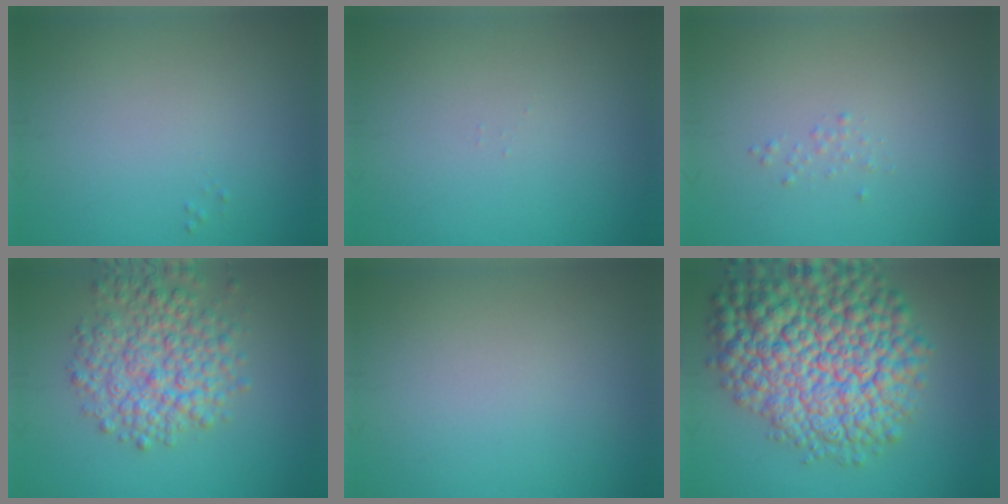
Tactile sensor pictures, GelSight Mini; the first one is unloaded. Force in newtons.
{"total": 0.0}
{"total": 0.5, "press": 0.5, "slide": 0.0}
{"total": 6.3, "press": 6.3, "slide": 0.3}
{"total": 0.0}
{"total": 13.5, "press": 13.5, "slide": 0.5}